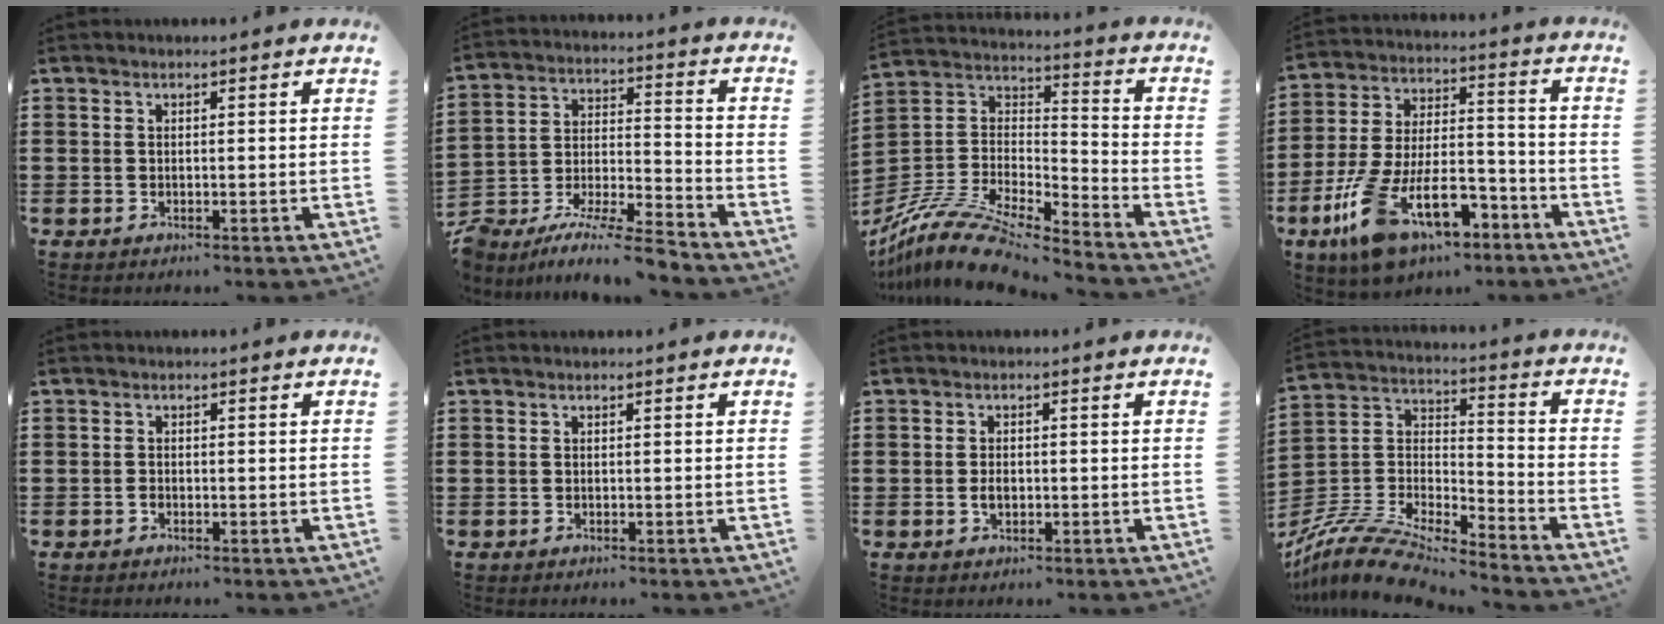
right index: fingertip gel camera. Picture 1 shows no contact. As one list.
[{"total": 8.5, "force": [-8.1, -0.3, 2.3], "torque": [-0.042, 0.004, -0.164]}, {"total": 12.6, "force": [-10.7, 2.9, 5.9], "torque": [-0.127, 0.022, -0.211]}, {"total": 14.1, "force": [-7.6, 6.9, 9.6], "torque": [-0.194, 0.024, -0.131]}, {"total": 0.7, "force": [-0.4, 0.3, 0.4], "torque": [-0.009, -0.002, -0.007]}, {"total": 0.0}, {"total": 1.8, "force": [-0.3, 1.1, 1.4], "torque": [-0.027, 0.003, -0.007]}, {"total": 9.9, "force": [-9.1, 1.7, 3.4], "torque": [-0.080, 0.010, -0.186]}]